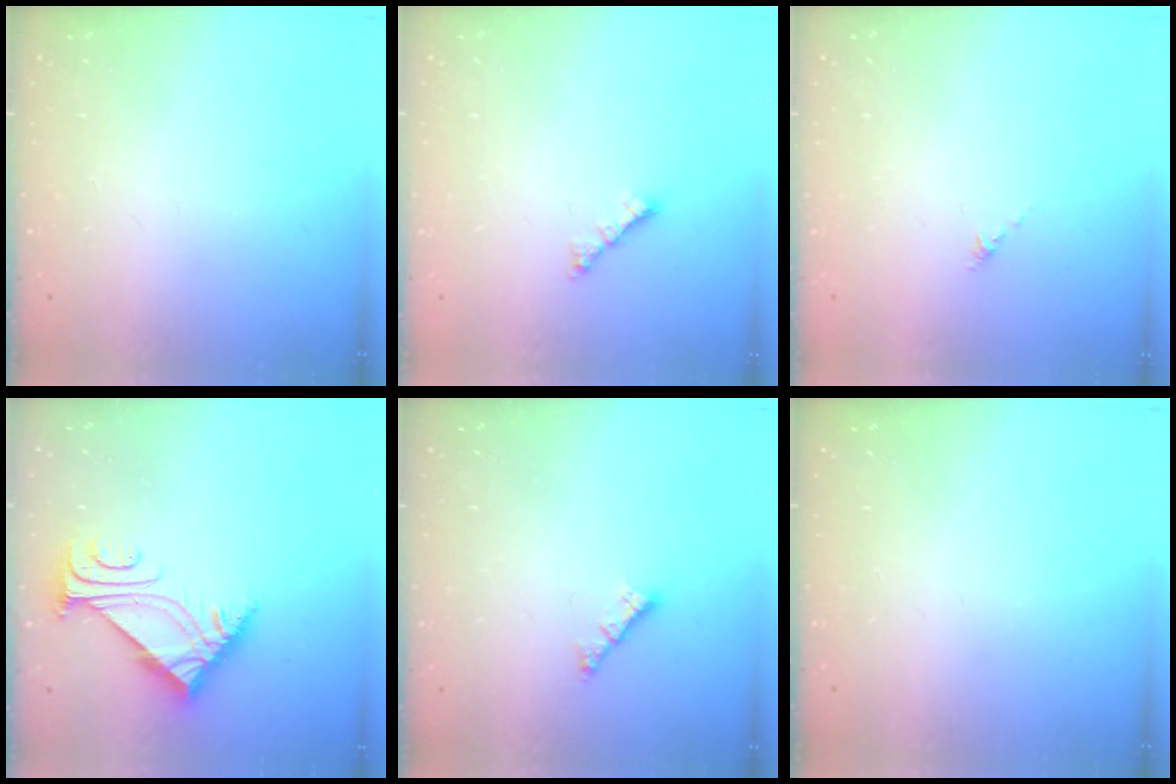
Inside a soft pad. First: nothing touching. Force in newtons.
{"total": 2.0, "press": 1.9, "slide": 0.5}
{"total": 0.0}
{"total": 6.2, "press": 6.2, "slide": 0.7}
{"total": 1.2, "press": 1.2, "slide": 0.3}
{"total": 0.0}